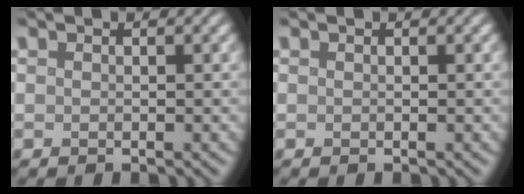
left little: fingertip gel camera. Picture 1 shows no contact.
{"total": 0.0}